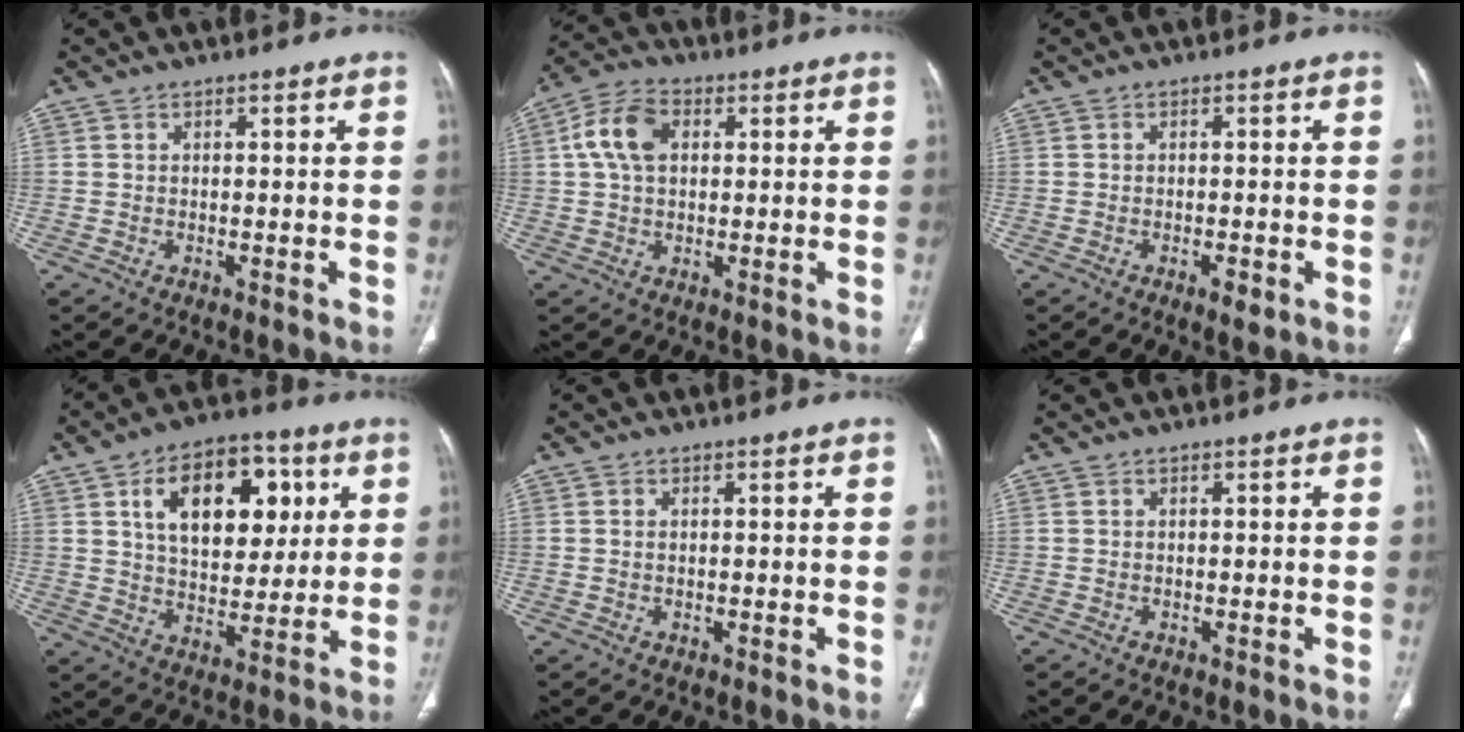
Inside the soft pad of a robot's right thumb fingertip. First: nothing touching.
{"total": 8.2, "force": [1.5, 5.4, 5.9], "torque": [-0.117, 0.020, 0.023]}
{"total": 2.3, "force": [-1.0, 0.9, 1.9], "torque": [-0.027, -0.001, -0.016]}
{"total": 18.5, "force": [6.0, 11.3, 13.3], "torque": [-0.158, -0.007, 0.097]}
{"total": 0.5, "force": [0.1, 0.3, 0.4], "torque": [-0.011, 0.002, 0.003]}
{"total": 0.0}